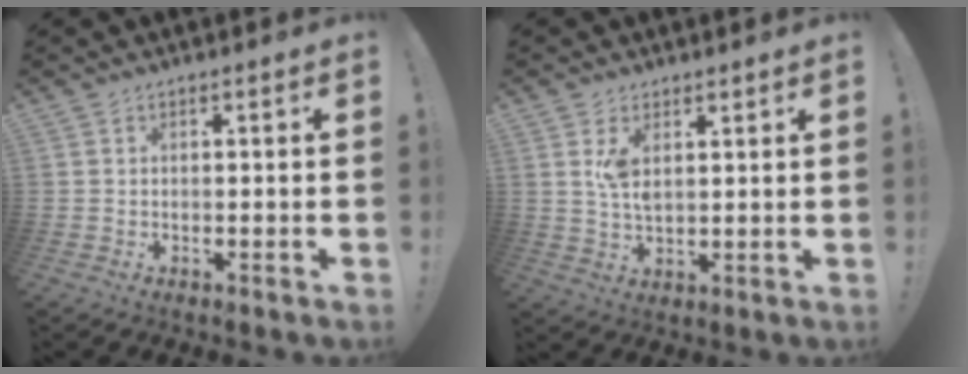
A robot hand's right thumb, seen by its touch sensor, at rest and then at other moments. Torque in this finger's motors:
{"motor_torque": [0.68, 0.69, 0.07, -0.06, 0.01]}